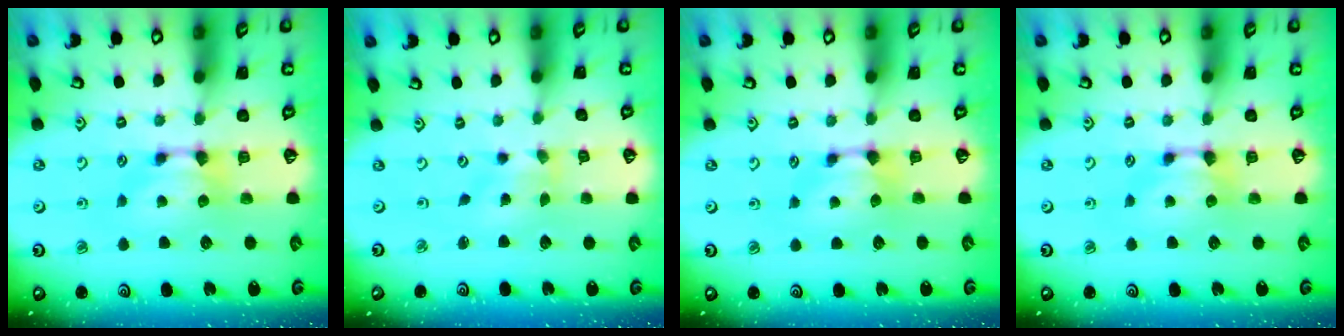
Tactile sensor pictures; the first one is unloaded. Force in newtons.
{"total": 2.7, "press": 2.4, "slide": 1.1}
{"total": 1.1, "press": 0.4, "slide": 1.1}
{"total": 0.0}